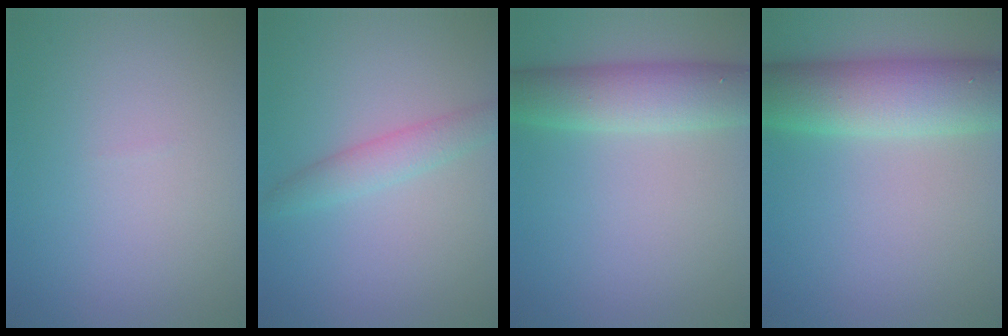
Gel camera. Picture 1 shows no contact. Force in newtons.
{"total": 2.3, "press": 2.3, "slide": 0.1}
{"total": 4.7, "press": 4.7, "slide": 0.3}
{"total": 8.5, "press": 8.5, "slide": 0.5}